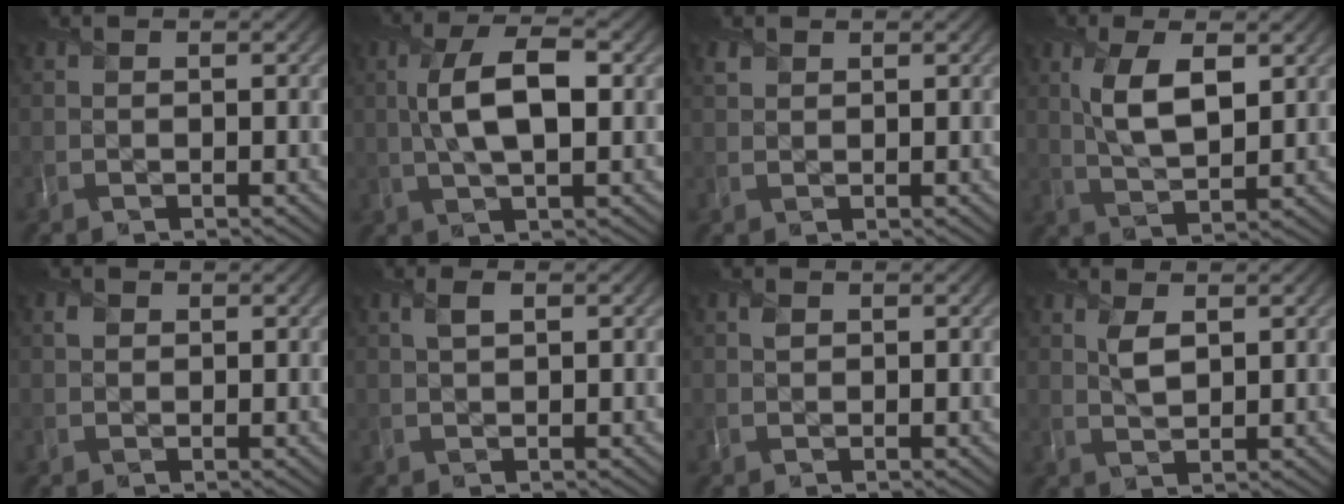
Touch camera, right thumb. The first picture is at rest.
{"total": 7.6, "force": [0.8, 2.9, 7.0], "torque": [-0.143, 0.008, 0.009]}
{"total": 0.9, "force": [0.8, 0.5, 0.0], "torque": [-0.004, -0.001, 0.018]}
{"total": 7.0, "force": [2.1, 3.0, 5.9], "torque": [-0.126, 0.000, 0.043]}
{"total": 0.9, "force": [0.4, 0.8, 0.1], "torque": [-0.001, 0.000, 0.006]}
{"total": 1.4, "force": [0.6, 0.6, 1.1], "torque": [-0.027, 0.003, 0.012]}
{"total": 0.8, "force": [0.5, 0.5, 0.3], "torque": [-0.008, 0.000, 0.008]}
{"total": 2.5, "force": [1.2, 1.1, 1.9], "torque": [-0.044, -0.001, 0.026]}